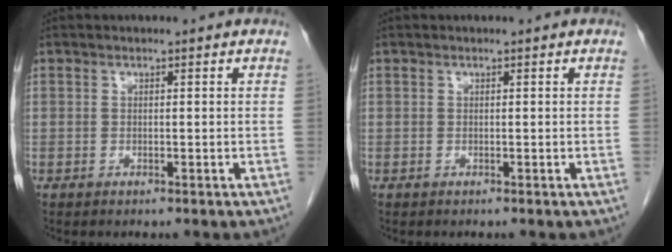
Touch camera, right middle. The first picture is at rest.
{"total": 0.0}